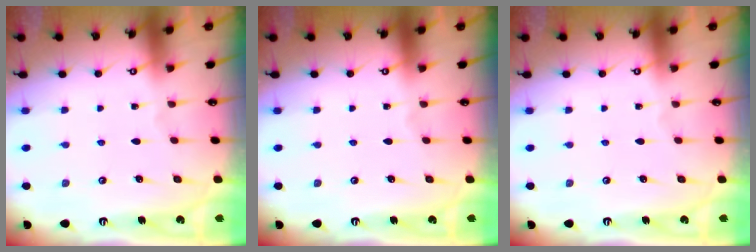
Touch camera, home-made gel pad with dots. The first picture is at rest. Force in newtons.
{"total": 0.0}
{"total": 0.0}